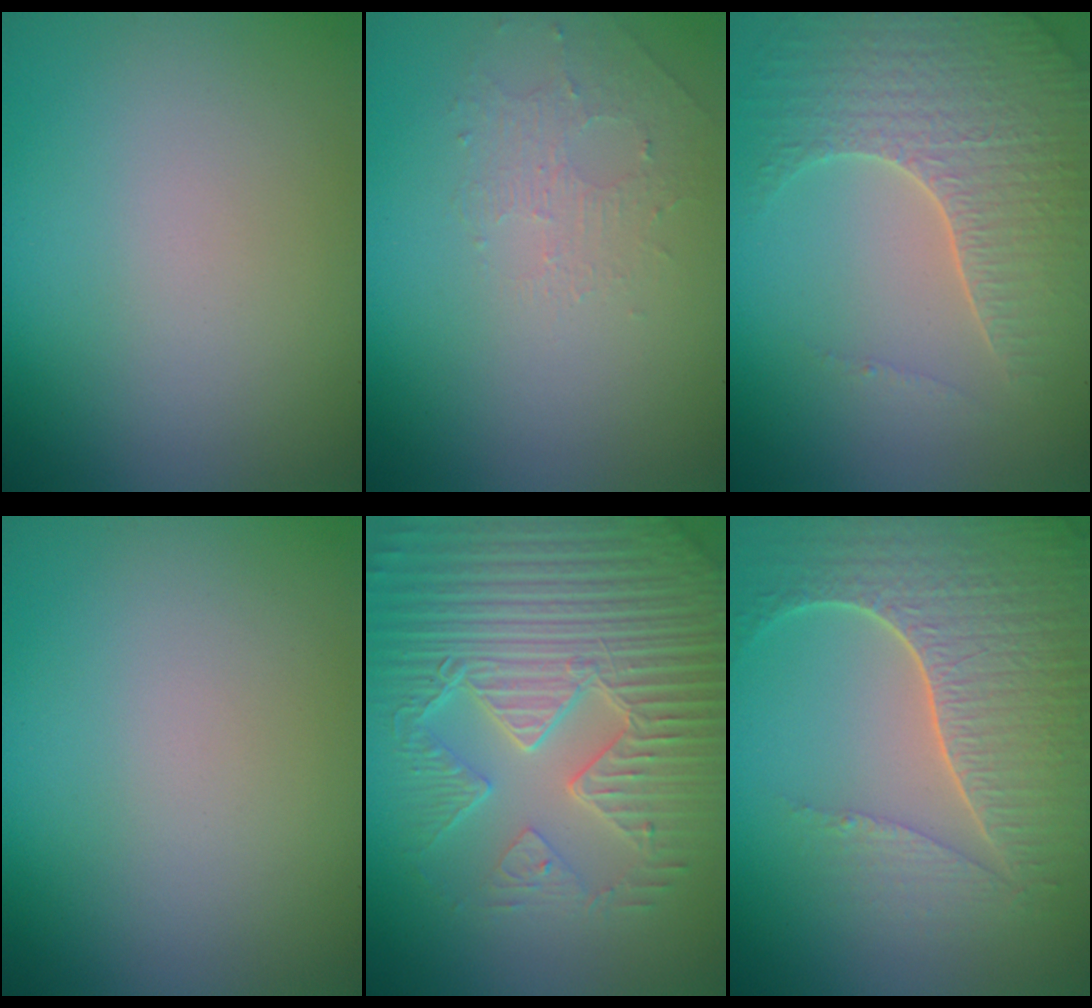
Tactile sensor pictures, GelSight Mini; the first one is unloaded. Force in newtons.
{"total": 1.4, "press": 0.7, "slide": 1.2}
{"total": 4.9, "press": 4.4, "slide": 2.3}
{"total": 0.0}
{"total": 8.3, "press": 6.4, "slide": 5.2}
{"total": 6.8, "press": 5.2, "slide": 4.3}